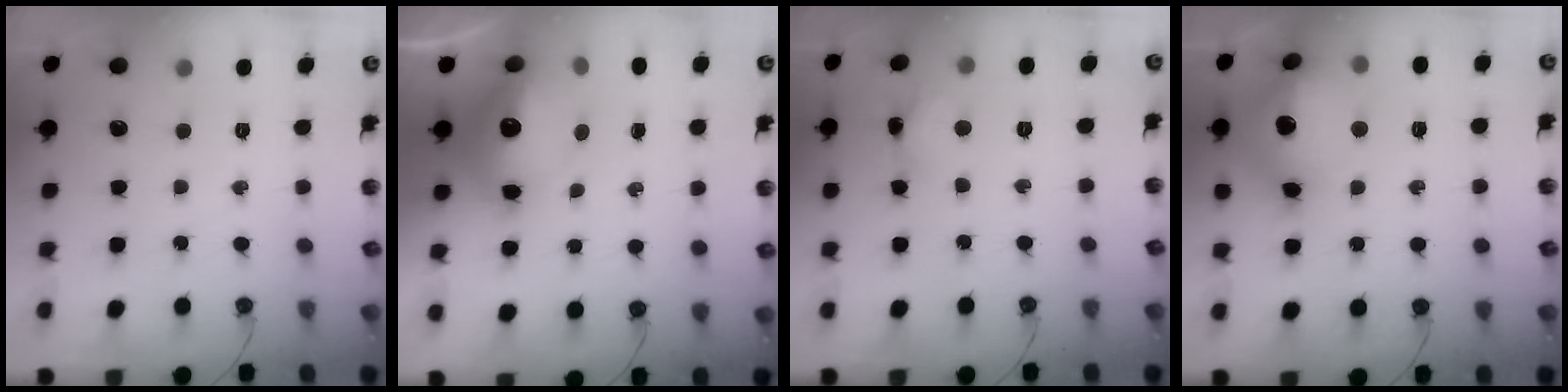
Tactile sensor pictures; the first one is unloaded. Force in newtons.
{"total": 13.8, "press": 13.7, "slide": 1.4}
{"total": 5.4, "press": 5.4, "slide": 0.3}
{"total": 17.5, "press": 17.4, "slide": 1.7}